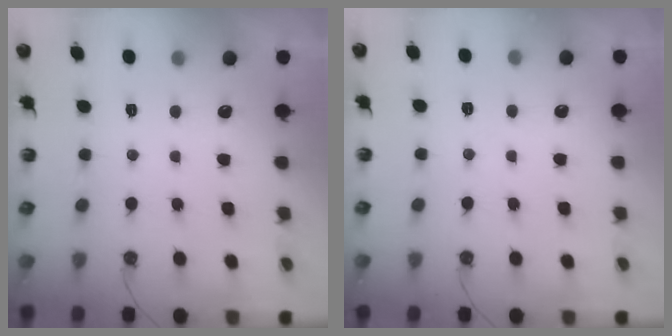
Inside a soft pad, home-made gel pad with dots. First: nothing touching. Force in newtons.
{"total": 3.3, "press": 3.2, "slide": 0.6}